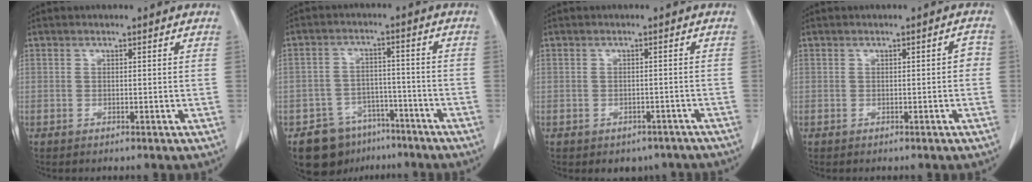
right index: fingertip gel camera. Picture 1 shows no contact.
{"total": 8.7, "force": [-6.0, 6.0, 1.9], "torque": [-0.021, 0.019, -0.086]}
{"total": 4.7, "force": [-3.7, 2.7, 0.8], "torque": [0.002, 0.015, -0.042]}
{"total": 1.4, "force": [-0.2, 0.6, 1.2], "torque": [-0.006, 0.005, -0.005]}